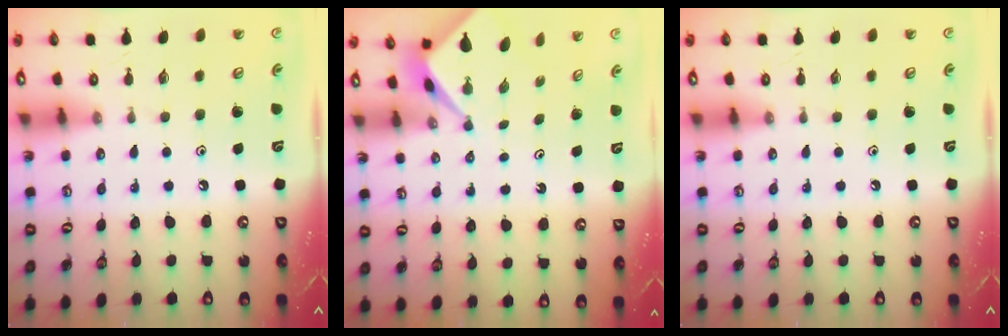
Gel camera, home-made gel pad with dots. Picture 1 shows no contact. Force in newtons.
{"total": 2.3, "press": 2.3, "slide": 0.2}
{"total": 0.0}